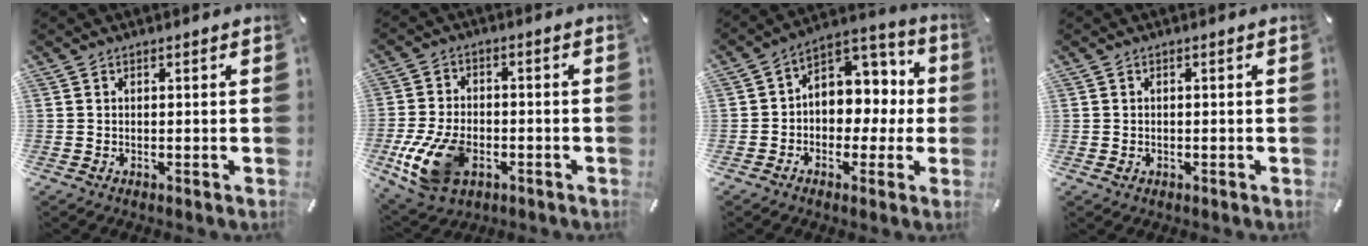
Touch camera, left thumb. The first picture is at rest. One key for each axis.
{"total": 13.9, "fx": -4.7, "fy": 9.0, "fz": 9.5, "tx": -0.205, "ty": 0.011, "tz": -0.081}
{"total": 8.2, "fx": -0.2, "fy": 7.5, "fz": 3.3, "tx": -0.039, "ty": -0.006, "tz": -0.003}
{"total": 0.9, "fx": -0.2, "fy": 0.9, "fz": 0.3, "tx": -0.007, "ty": 0.004, "tz": -0.007}